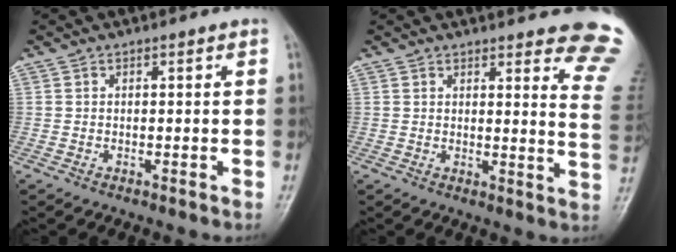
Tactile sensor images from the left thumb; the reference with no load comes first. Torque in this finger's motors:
{"motor_torque": [1.50, 0.39, 1.58, -1.18, 0.35]}